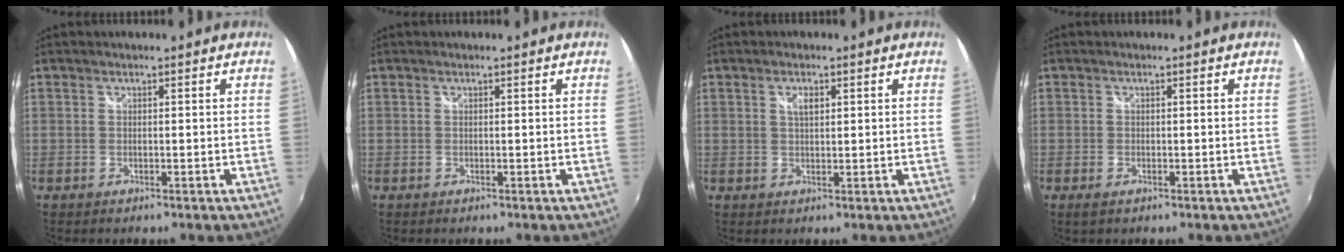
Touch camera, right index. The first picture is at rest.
{"total": 0.0}
{"total": 2.3, "force": [0.9, 1.1, 1.8], "torque": [-0.031, 0.002, 0.015]}
{"total": 1.5, "force": [-0.9, 0.8, 0.9], "torque": [-0.018, -0.005, -0.016]}